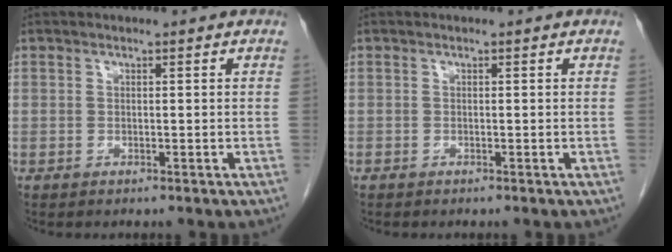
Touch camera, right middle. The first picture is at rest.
{"total": 0.0}